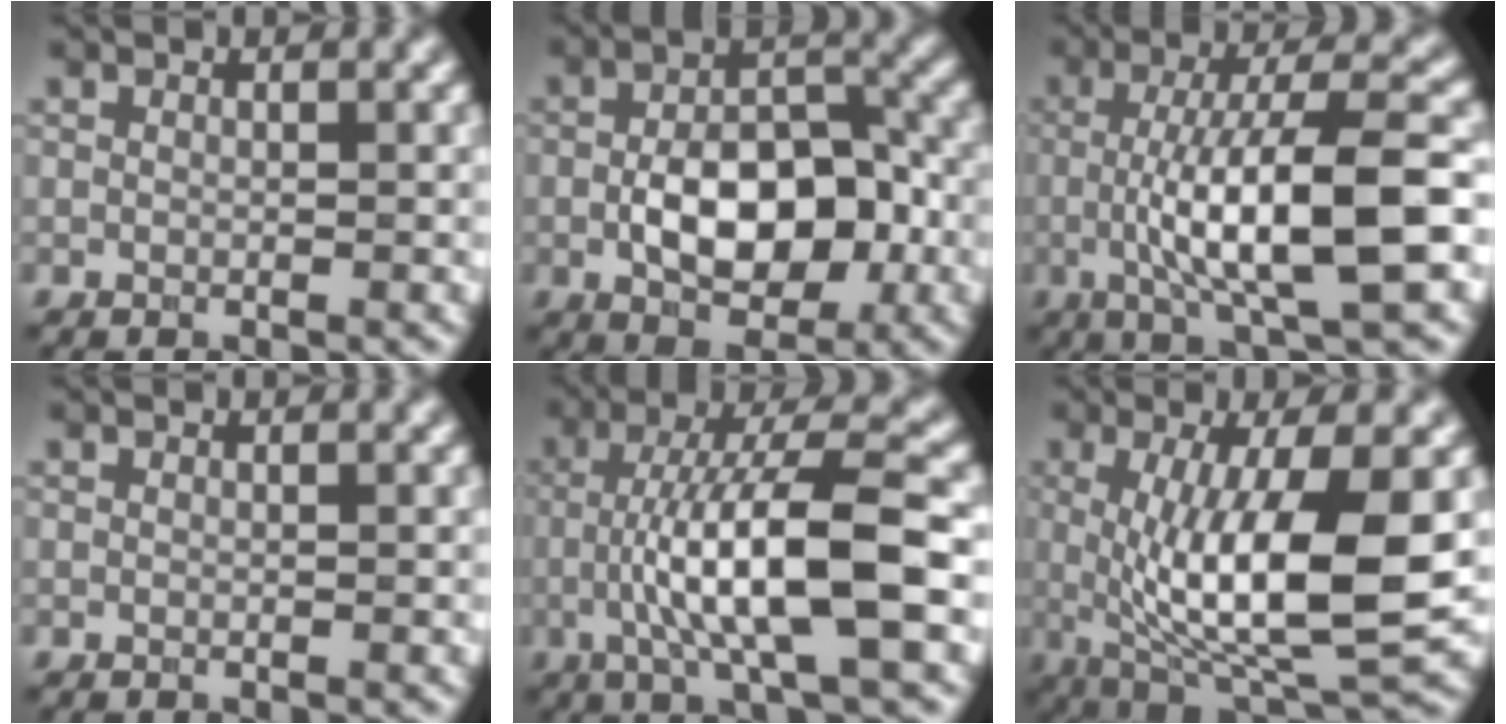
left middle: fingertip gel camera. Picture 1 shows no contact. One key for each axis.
{"total": 7.6, "fx": -1.5, "fy": 4.2, "fz": 6.1, "tx": -0.102, "ty": 0.002, "tz": -0.027}
{"total": 10.0, "fx": -1.5, "fy": 2.4, "fz": 9.6, "tx": -0.144, "ty": 0.004, "tz": -0.025}
{"total": 0.0}
{"total": 9.5, "fx": -1.7, "fy": 1.7, "fz": 9.2, "tx": -0.153, "ty": 0.011, "tz": -0.029}
{"total": 10.7, "fx": -0.2, "fy": 2.9, "fz": 10.3, "tx": -0.171, "ty": -0.018, "tz": 0.007}